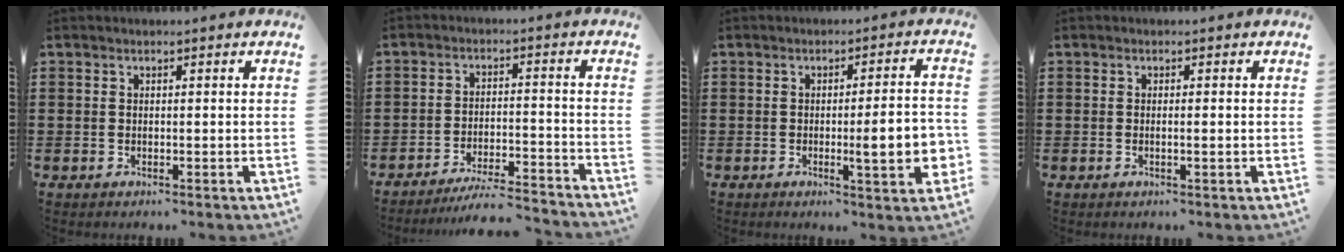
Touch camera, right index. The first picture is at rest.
{"total": 5.7, "force": [-5.4, 0.1, 1.7], "torque": [-0.034, -0.005, -0.106]}
{"total": 8.6, "force": [-1.3, 1.3, 8.4], "torque": [-0.121, -0.009, -0.021]}
{"total": 0.9, "force": [-0.3, -0.1, 0.9], "torque": [-0.015, -0.006, -0.004]}